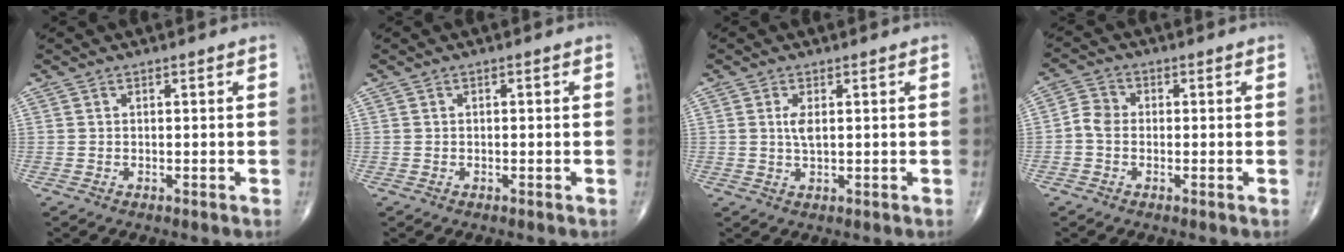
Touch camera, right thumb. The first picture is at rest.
{"total": 0.0}
{"total": 2.6, "force": [0.5, 0.9, 2.3], "torque": [-0.049, -0.005, 0.012]}
{"total": 3.6, "force": [-0.7, 2.8, 2.0], "torque": [-0.032, 0.011, -0.023]}